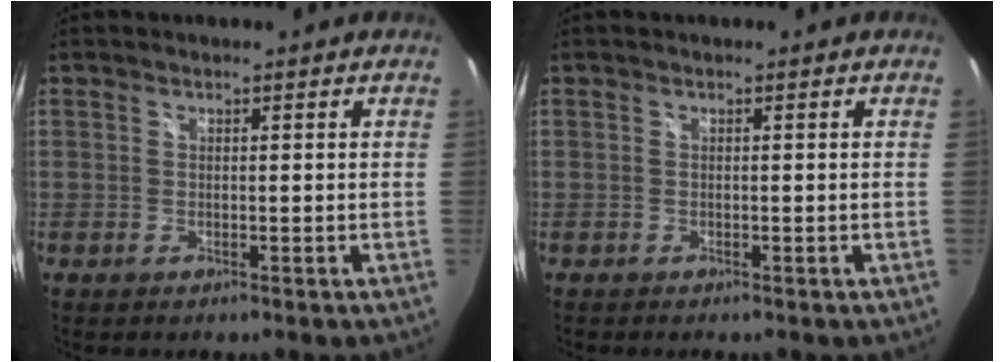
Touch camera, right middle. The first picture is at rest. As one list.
[{"total": 0.0}]